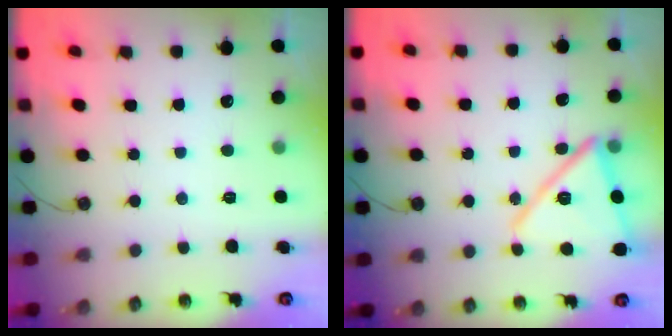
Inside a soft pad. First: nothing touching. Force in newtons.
{"total": 16.5, "press": 16.5, "slide": 1.2}